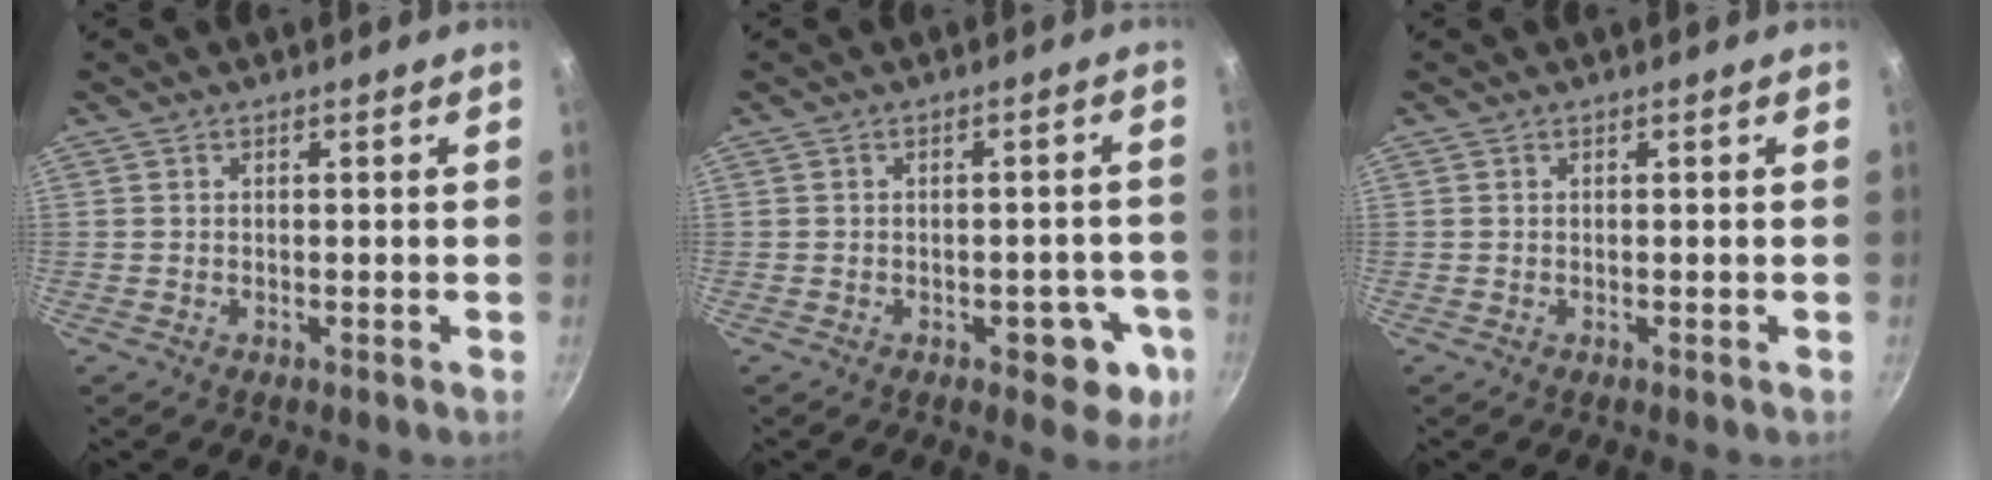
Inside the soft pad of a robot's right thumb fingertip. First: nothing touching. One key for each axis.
{"total": 7.5, "fx": -2.7, "fy": 4.3, "fz": 5.5, "tx": -0.029, "ty": 0.016, "tz": -0.028}
{"total": 0.0}